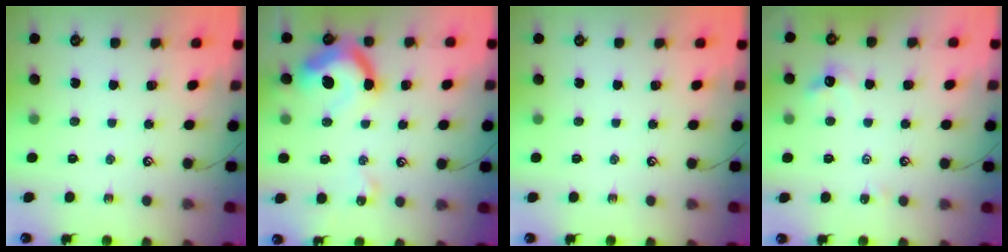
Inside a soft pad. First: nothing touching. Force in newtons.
{"total": 14.1, "press": 14.0, "slide": 1.6}
{"total": 0.0}
{"total": 2.1, "press": 2.0, "slide": 0.6}